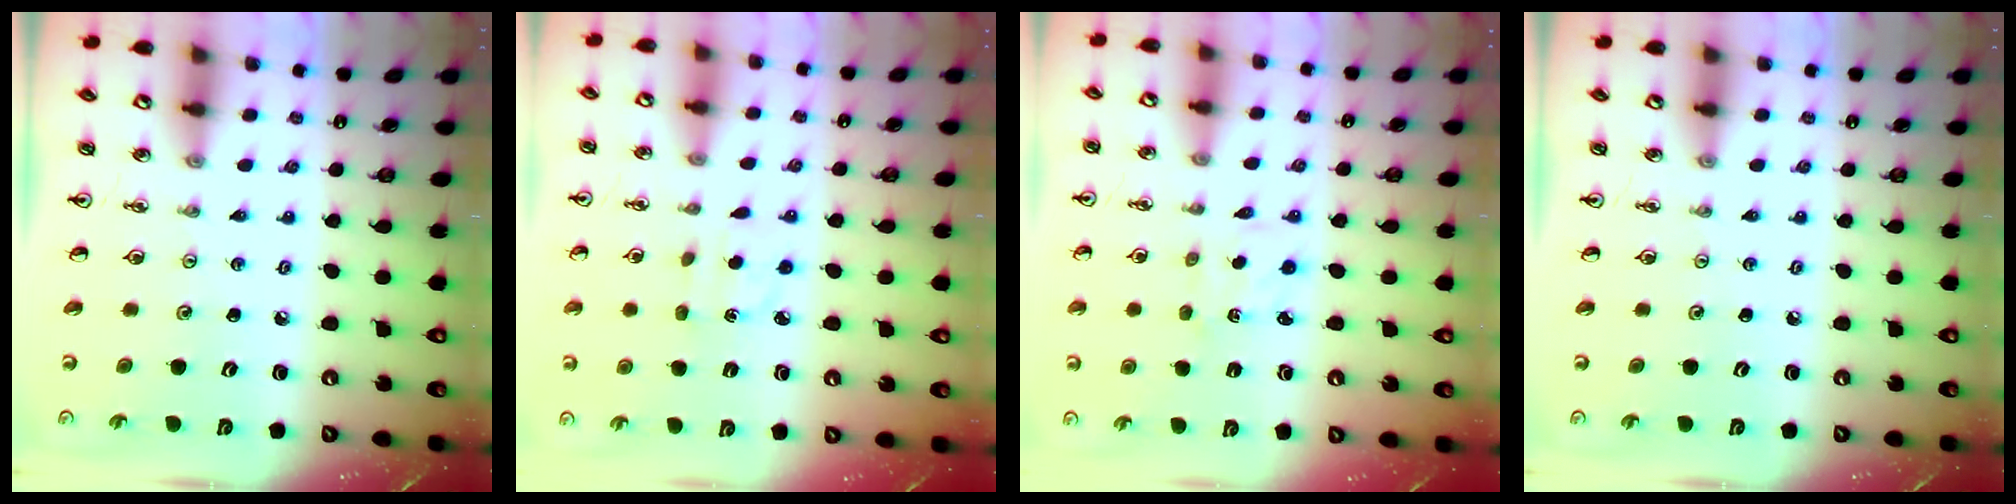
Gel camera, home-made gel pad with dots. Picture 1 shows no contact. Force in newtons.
{"total": 2.4, "press": 2.4, "slide": 0.5}
{"total": 1.8, "press": 1.6, "slide": 0.7}
{"total": 0.0}